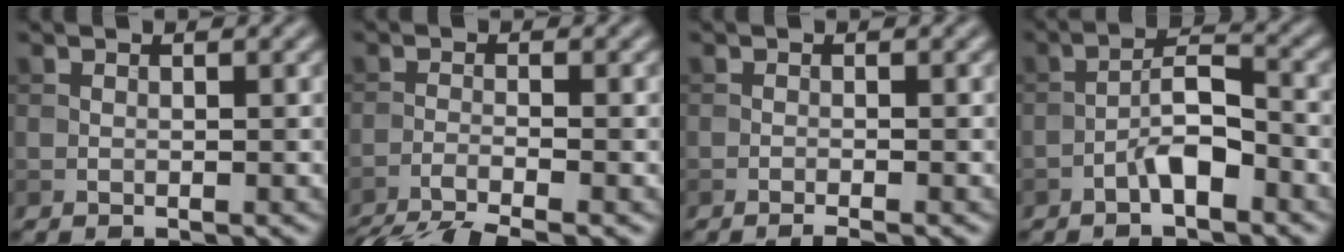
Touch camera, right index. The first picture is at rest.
{"total": 6.4, "force": [-5.3, 1.0, 3.6], "torque": [-0.057, -0.022, -0.099]}
{"total": 1.2, "force": [-0.8, 0.1, 0.9], "torque": [-0.009, 0.000, -0.018]}
{"total": 3.9, "force": [-2.1, 1.2, 3.0], "torque": [-0.050, 0.017, -0.043]}